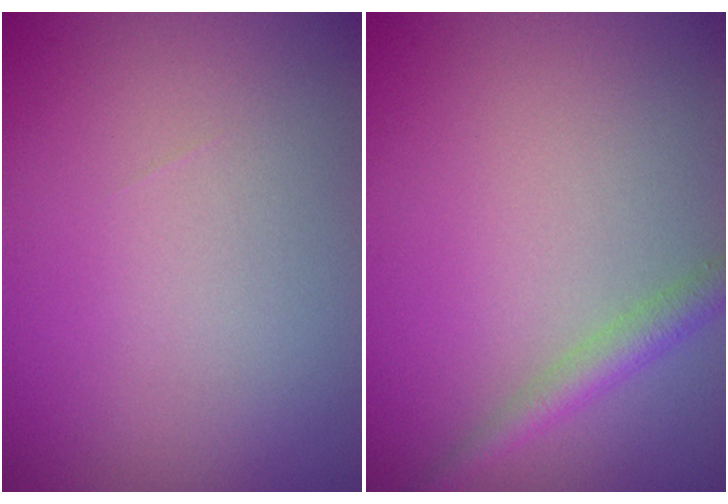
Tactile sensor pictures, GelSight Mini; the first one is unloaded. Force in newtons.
{"total": 2.1, "press": 2.1, "slide": 0.0}